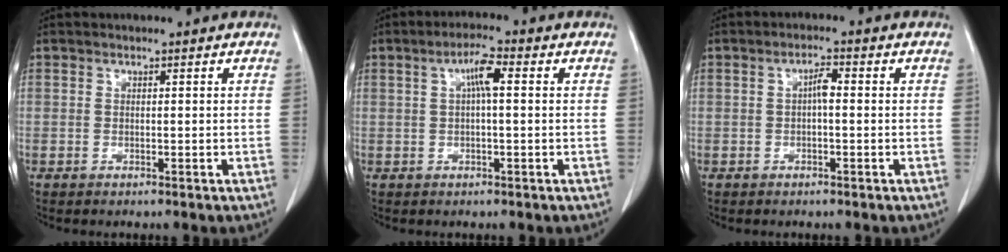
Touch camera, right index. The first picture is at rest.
{"total": 4.0, "force": [0.8, 0.5, 3.9], "torque": [-0.072, 0.011, 0.013]}
{"total": 2.2, "force": [-0.1, 0.6, 2.2], "torque": [-0.037, 0.005, -0.002]}